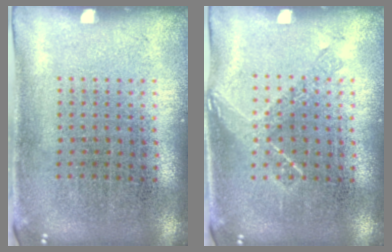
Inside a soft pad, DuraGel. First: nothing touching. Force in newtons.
{"total": 0.8, "press": 0.8, "slide": 0.3}